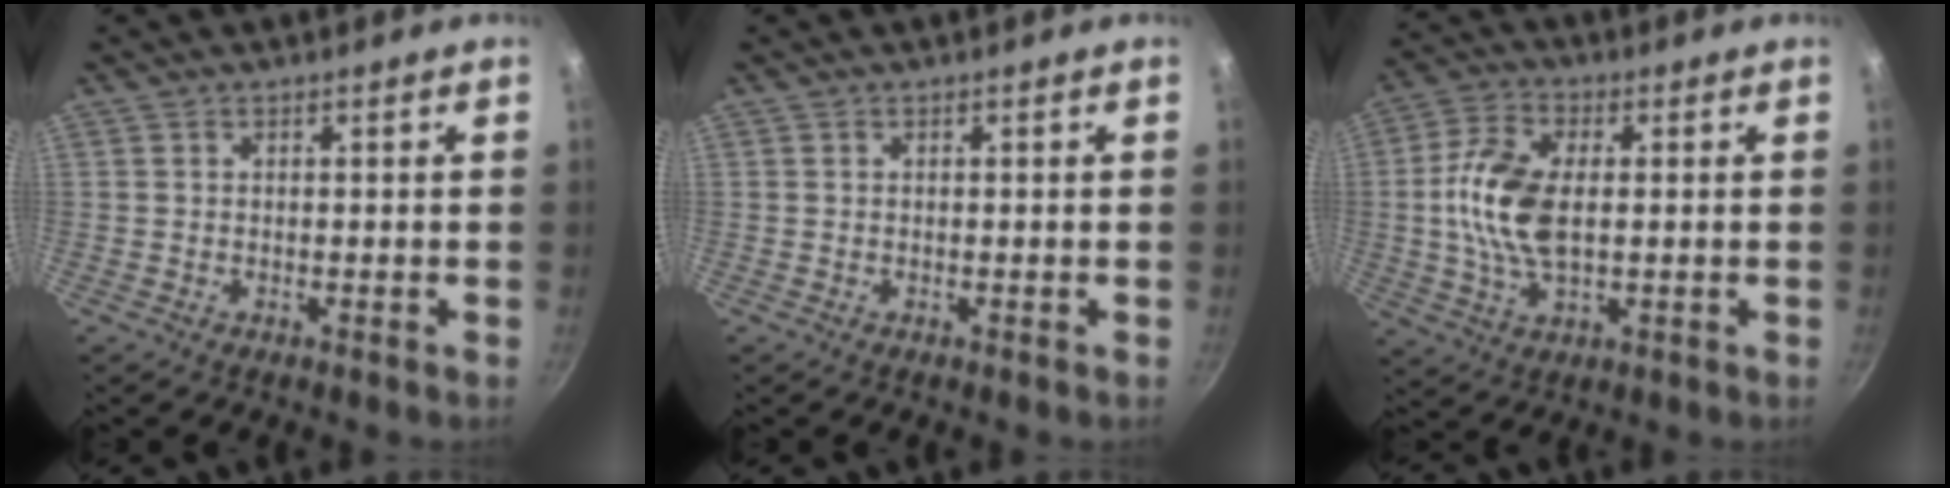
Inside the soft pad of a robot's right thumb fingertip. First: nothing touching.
{"total": 0.0}
{"total": 12.2, "force": [0.5, 6.8, 10.1], "torque": [-0.198, 0.014, 0.004]}